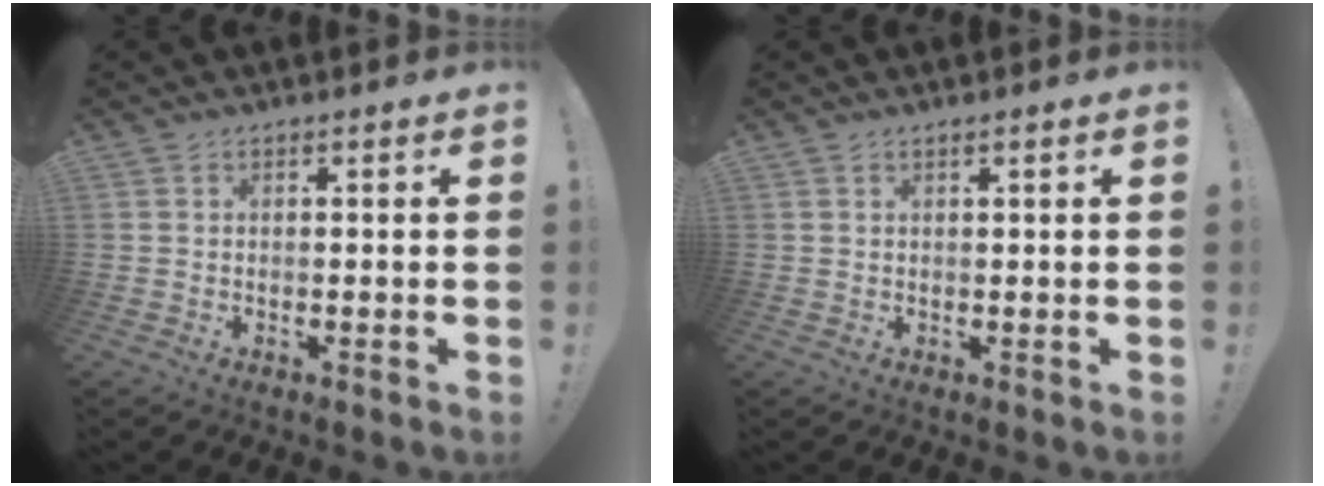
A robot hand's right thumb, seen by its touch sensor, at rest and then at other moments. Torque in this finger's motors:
{"motor_torque": [0.08, -0.03, -0.02, 0.06, -0.02]}